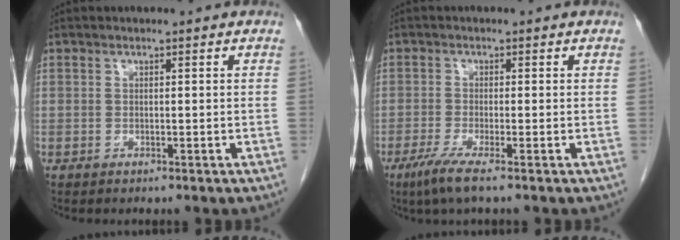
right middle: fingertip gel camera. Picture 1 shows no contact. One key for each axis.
{"total": 4.0, "fx": -2.5, "fy": -0.1, "fz": 3.1, "tx": -0.067, "ty": -0.014, "tz": -0.051}